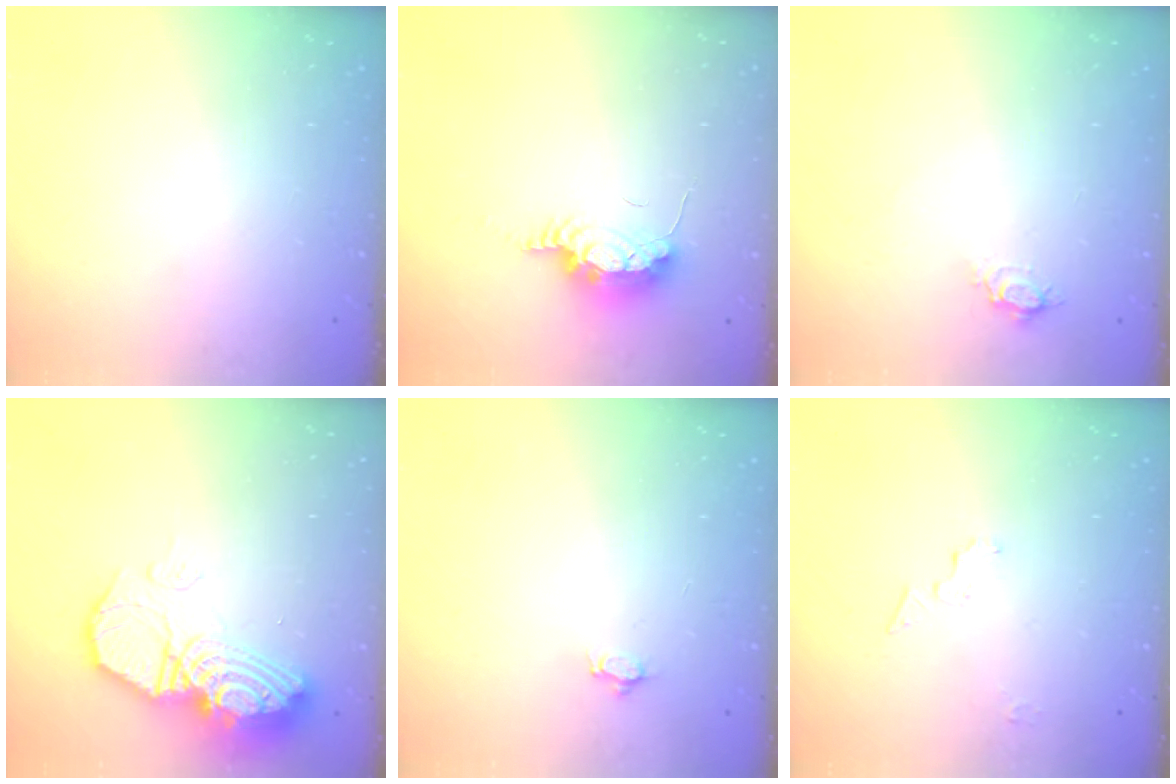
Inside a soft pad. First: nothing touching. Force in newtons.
{"total": 7.7, "press": 7.4, "slide": 1.9}
{"total": 4.1, "press": 4.1, "slide": 0.4}
{"total": 17.3, "press": 17.2, "slide": 1.4}
{"total": 3.4, "press": 3.4, "slide": 0.4}
{"total": 4.0, "press": 4.0, "slide": 0.1}